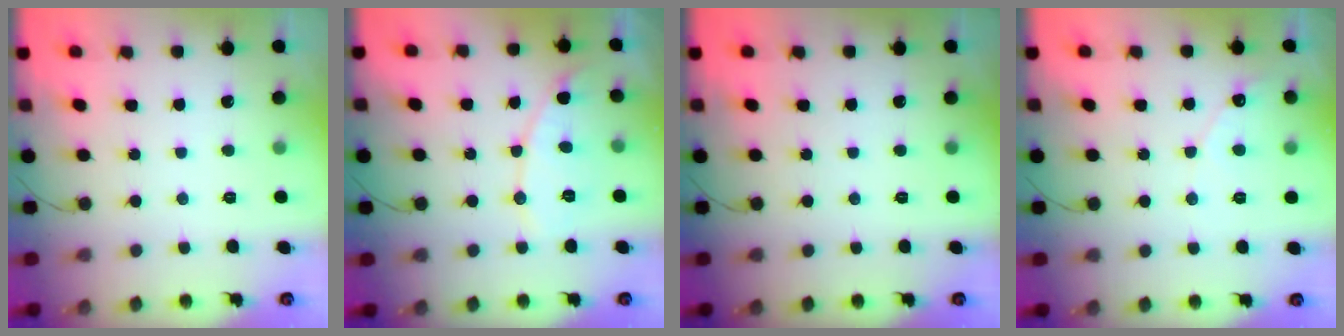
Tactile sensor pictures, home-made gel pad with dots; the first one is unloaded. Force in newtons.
{"total": 8.1, "press": 8.1, "slide": 0.4}
{"total": 0.0}
{"total": 3.6, "press": 3.6, "slide": 0.2}